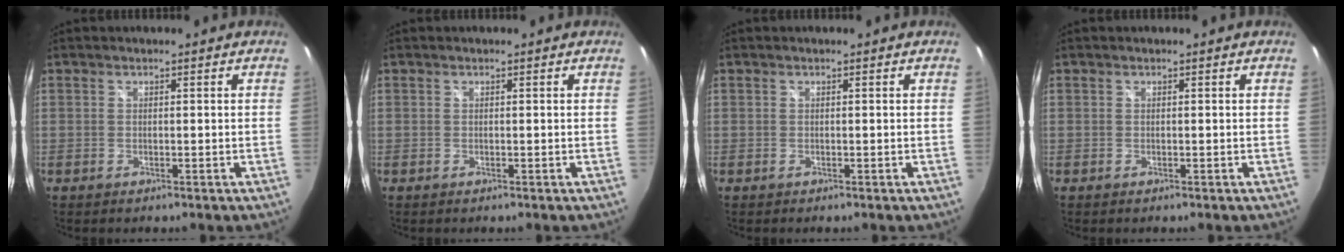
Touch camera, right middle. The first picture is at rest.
{"total": 0.0}
{"total": 0.0}
{"total": 0.0}